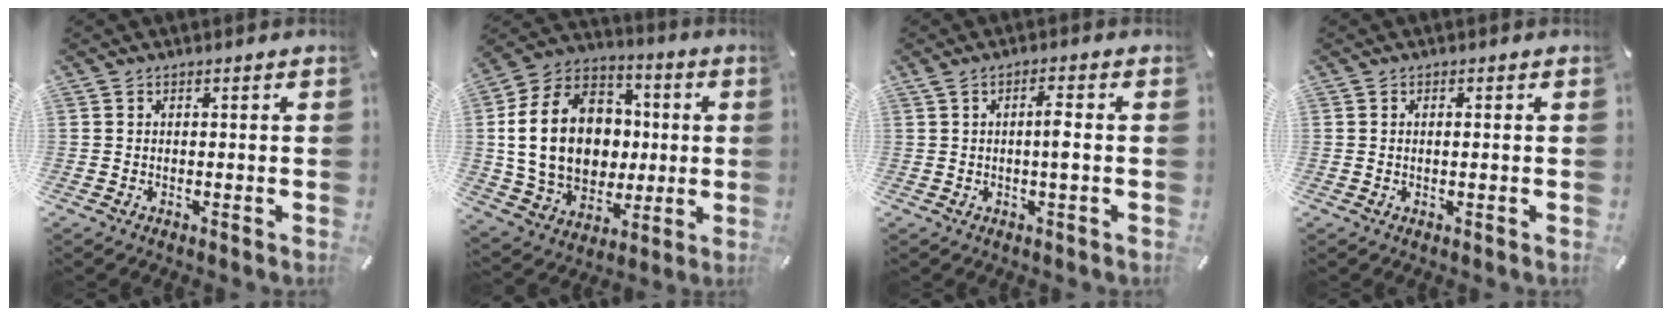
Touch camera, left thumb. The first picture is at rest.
{"total": 21.4, "force": [0.5, 16.9, 13.0], "torque": [-0.263, 0.011, 0.019]}
{"total": 4.4, "force": [-0.1, 0.5, 4.4], "torque": [-0.083, 0.000, -0.006]}
{"total": 1.1, "force": [0.0, 0.2, 1.1], "torque": [-0.020, -0.003, 0.000]}